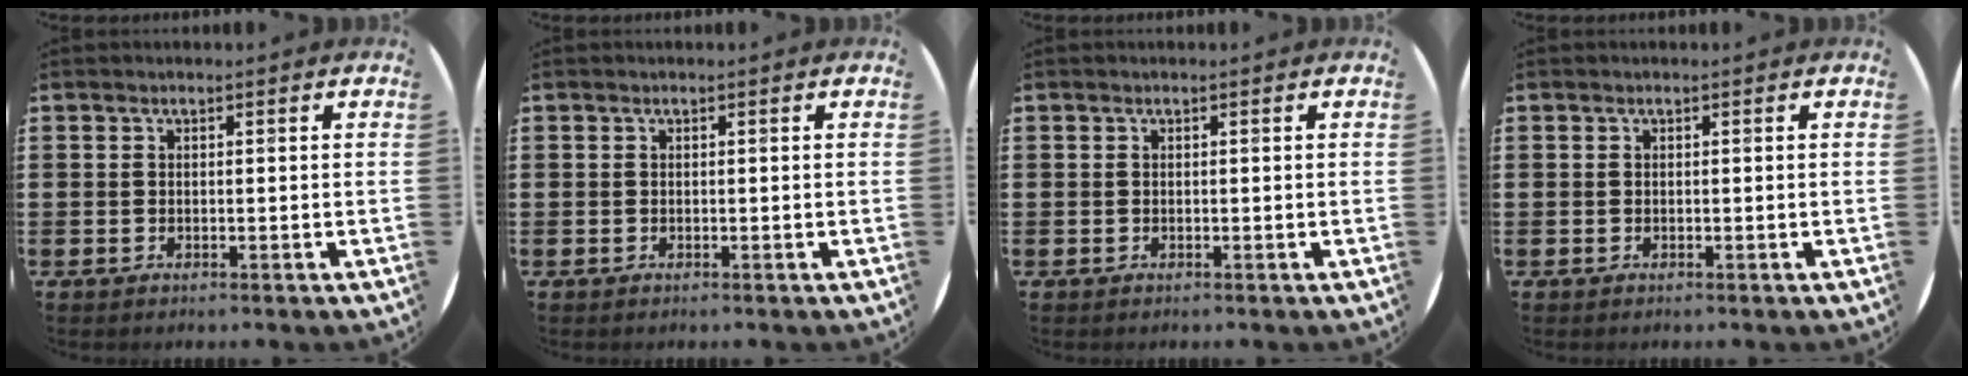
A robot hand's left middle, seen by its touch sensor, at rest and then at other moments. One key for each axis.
{"total": 0.0}
{"total": 0.0}
{"total": 0.0}